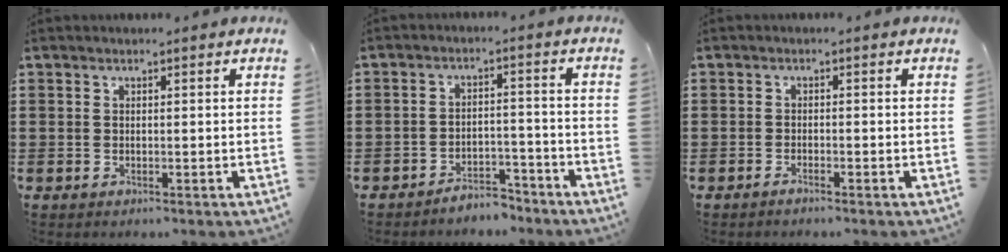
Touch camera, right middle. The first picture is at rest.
{"total": 4.2, "force": [-4.2, 0.5, 0.2], "torque": [-0.008, 0.005, -0.085]}
{"total": 0.9, "force": [-0.8, 0.0, 0.5], "torque": [-0.009, -0.003, -0.016]}